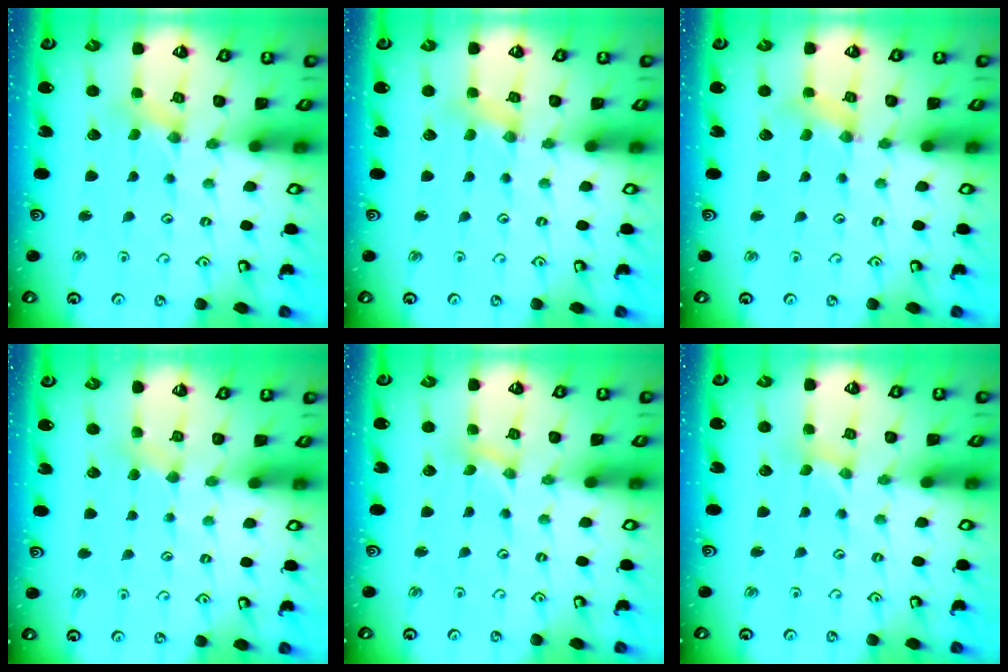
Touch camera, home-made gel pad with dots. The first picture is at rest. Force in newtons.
{"total": 1.6, "press": 1.6, "slide": 0.2}
{"total": 1.7, "press": 1.6, "slide": 0.3}
{"total": 2.8, "press": 2.8, "slide": 0.5}
{"total": 0.0}
{"total": 0.0}